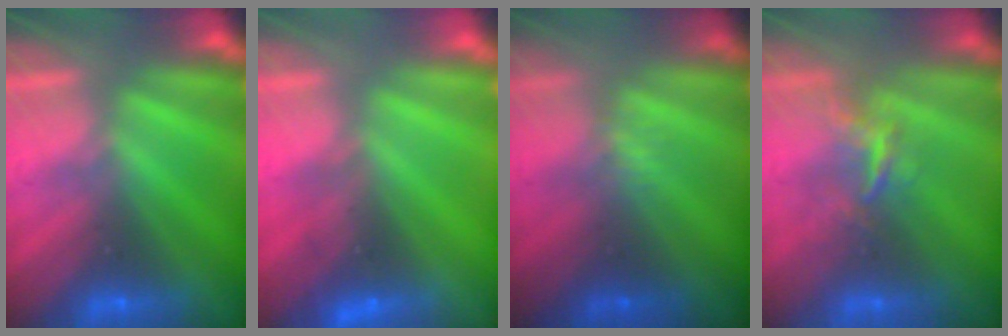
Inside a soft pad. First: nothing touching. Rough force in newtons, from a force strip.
{"total": 2.3}
{"total": 2.3}
{"total": 3.6}